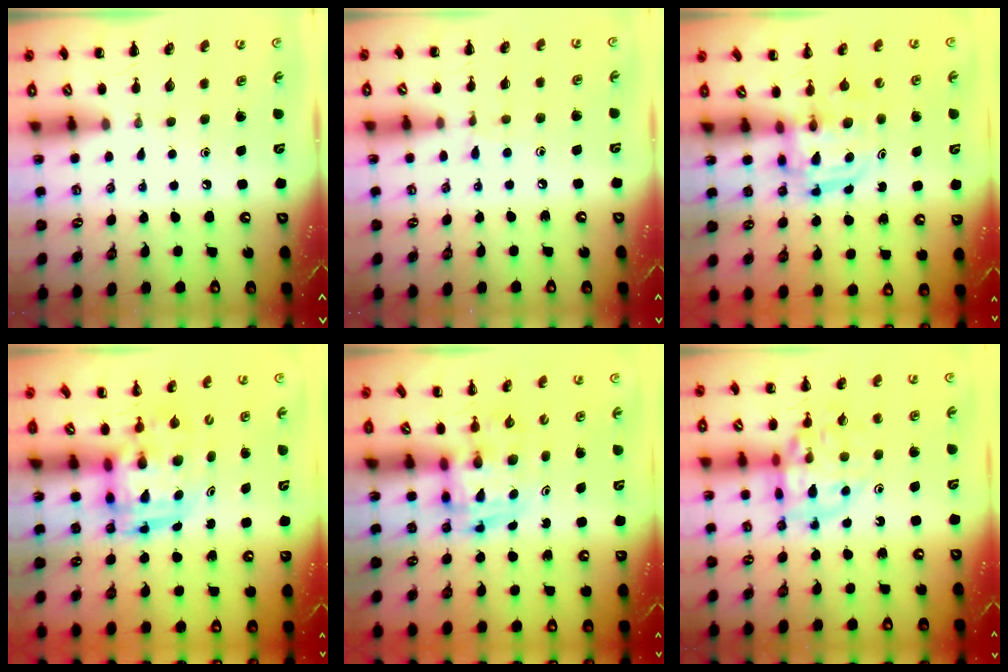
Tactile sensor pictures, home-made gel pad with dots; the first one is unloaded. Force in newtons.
{"total": 5.9, "press": 5.5, "slide": 2.2}
{"total": 2.9, "press": 2.9, "slide": 0.3}
{"total": 3.5, "press": 3.4, "slide": 0.7}
{"total": 3.4, "press": 3.4, "slide": 0.6}
{"total": 13.3, "press": 13.2, "slide": 2.0}